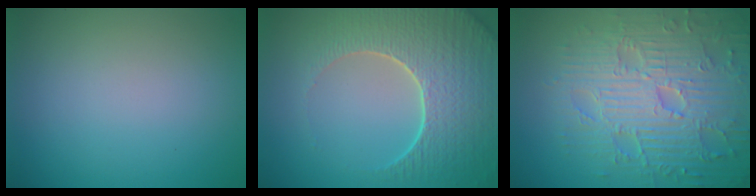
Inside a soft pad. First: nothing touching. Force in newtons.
{"total": 7.3, "press": 5.8, "slide": 4.5}
{"total": 9.1, "press": 6.6, "slide": 6.3}